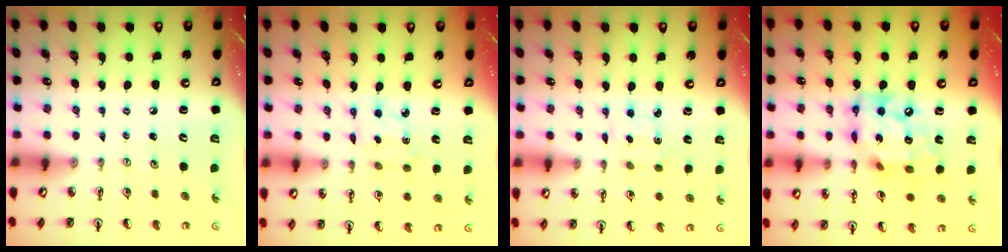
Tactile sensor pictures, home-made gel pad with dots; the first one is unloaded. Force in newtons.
{"total": 2.9, "press": 2.9, "slide": 0.6}
{"total": 1.8, "press": 1.7, "slide": 0.5}
{"total": 16.5, "press": 16.4, "slide": 1.4}